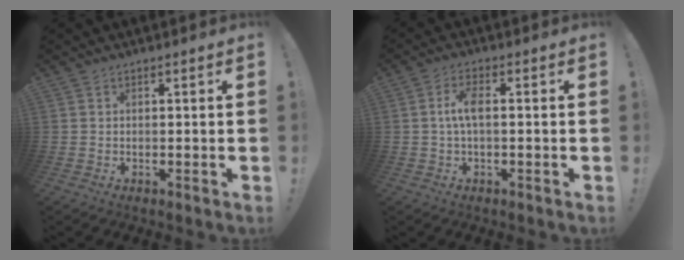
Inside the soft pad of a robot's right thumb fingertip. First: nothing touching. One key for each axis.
{"total": 5.4, "fx": 0.0, "fy": 2.0, "fz": 5.0, "tx": -0.105, "ty": 0.012, "tz": -0.001}